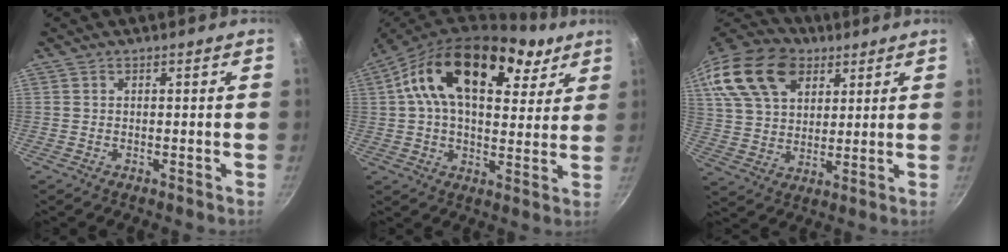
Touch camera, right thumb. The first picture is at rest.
{"total": 21.1, "force": [9.3, 12.3, 14.3], "torque": [-0.217, -0.007, 0.132]}
{"total": 19.3, "force": [9.7, 12.7, 10.8], "torque": [-0.188, -0.004, 0.178]}